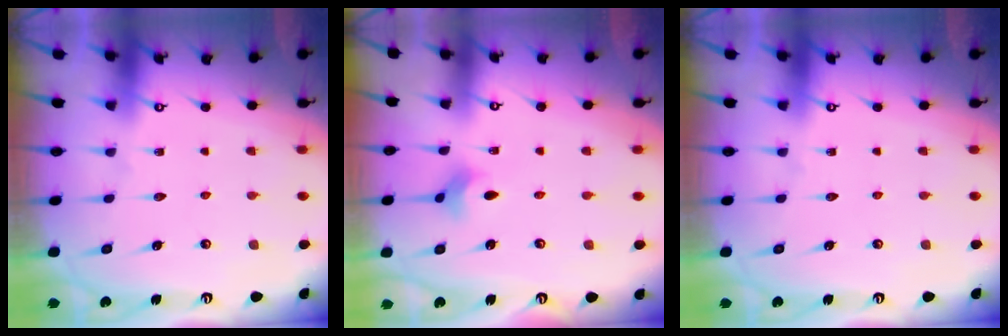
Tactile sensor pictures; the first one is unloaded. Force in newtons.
{"total": 3.3, "press": 3.3, "slide": 0.6}
{"total": 0.0}